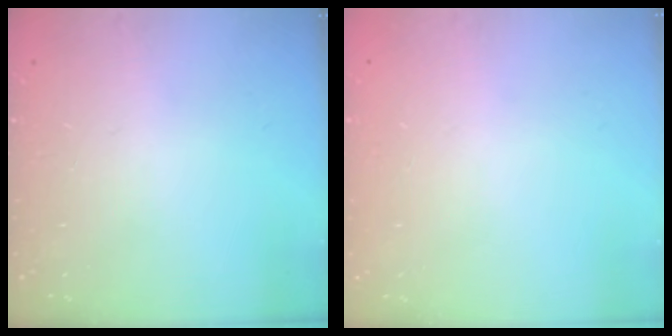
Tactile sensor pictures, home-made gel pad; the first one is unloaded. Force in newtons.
{"total": 0.0}